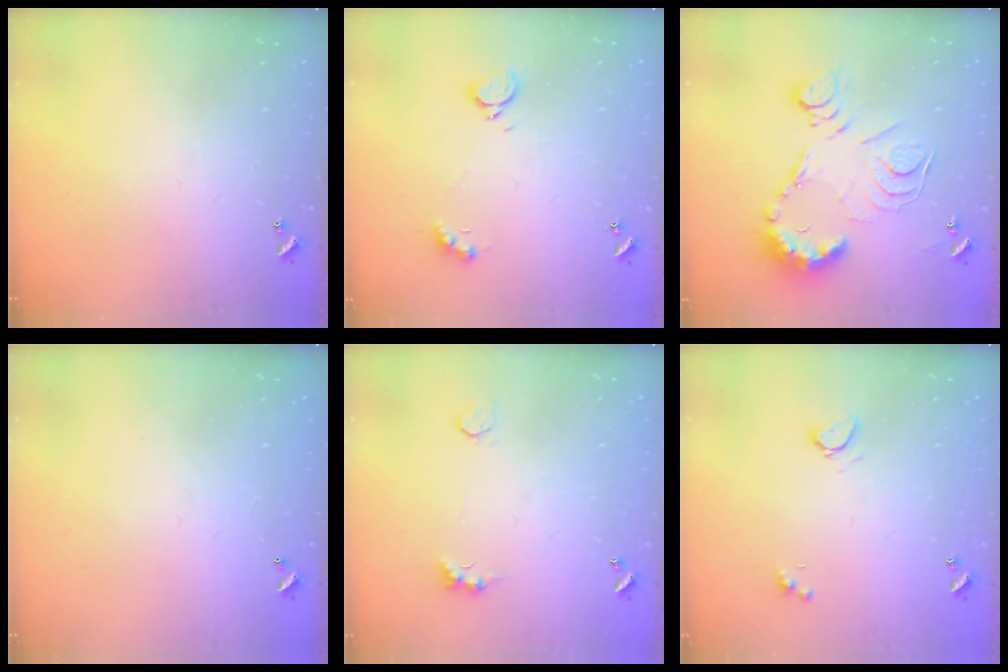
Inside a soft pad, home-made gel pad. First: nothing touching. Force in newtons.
{"total": 2.5, "press": 2.4, "slide": 0.7}
{"total": 14.1, "press": 14.1, "slide": 1.0}
{"total": 2.9, "press": 2.9, "slide": 0.1}
{"total": 2.7, "press": 2.6, "slide": 0.8}
{"total": 1.3, "press": 1.3, "slide": 0.2}